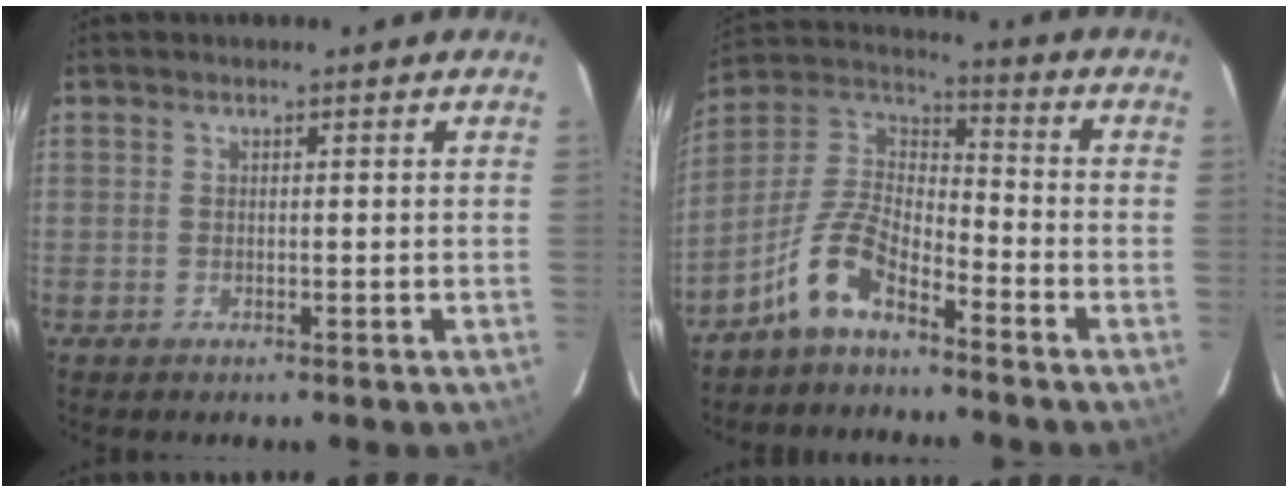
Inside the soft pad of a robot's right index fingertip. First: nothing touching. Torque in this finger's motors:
{"motor_torque": [0.97, -0.86, 0.29, 0.08]}